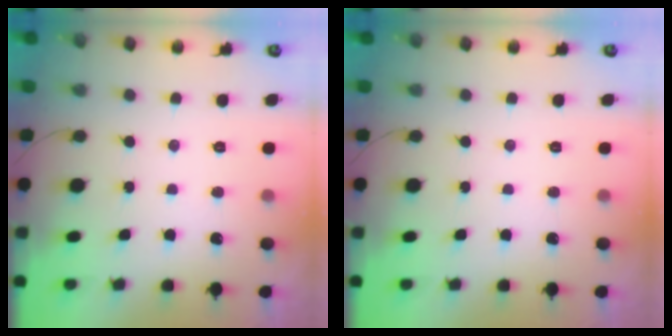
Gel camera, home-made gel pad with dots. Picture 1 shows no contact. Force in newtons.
{"total": 0.0}